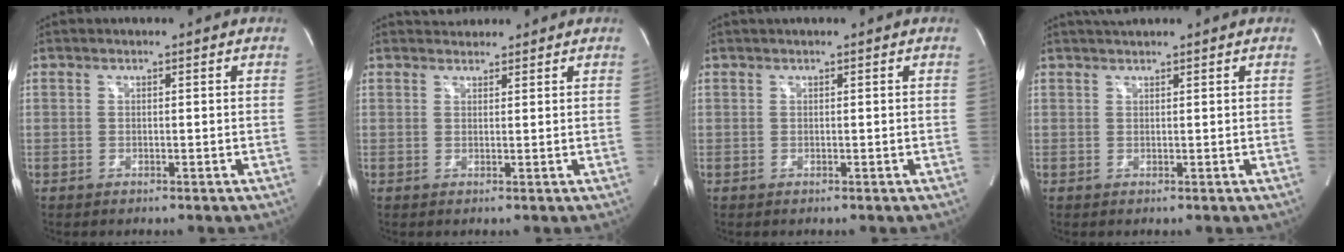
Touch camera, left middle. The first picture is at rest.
{"total": 2.3, "force": [2.2, 0.8, -0.1], "torque": [-0.001, 0.018, 0.035]}
{"total": 0.9, "force": [0.8, 0.0, 0.5], "torque": [-0.006, 0.020, 0.014]}
{"total": 2.1, "force": [2.0, 0.0, 0.7], "torque": [-0.011, 0.023, 0.036]}